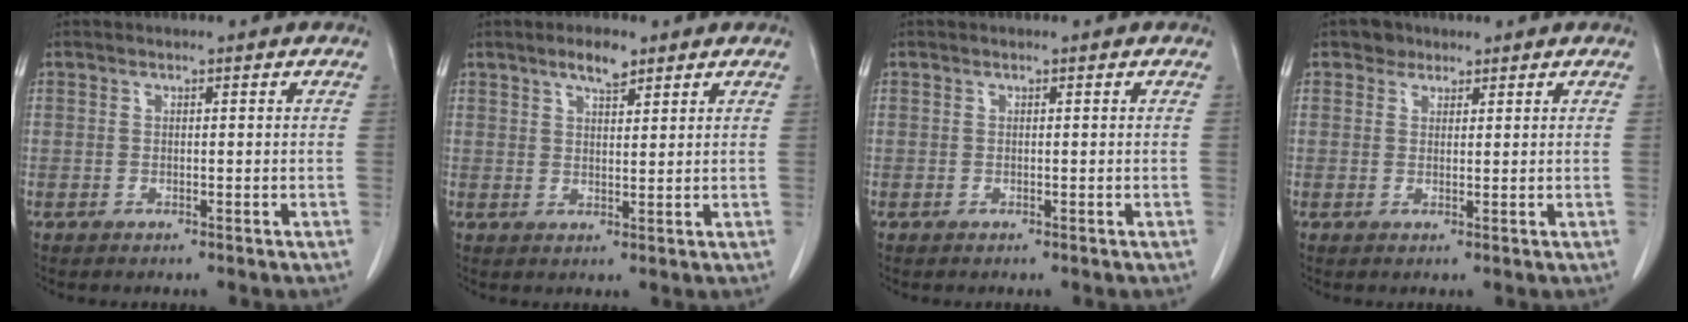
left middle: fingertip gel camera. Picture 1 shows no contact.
{"total": 3.6, "force": [2.6, 1.0, 2.3], "torque": [-0.043, 0.002, 0.044]}
{"total": 0.0}
{"total": 2.0, "force": [1.4, 1.4, 0.1], "torque": [0.000, 0.003, 0.018]}